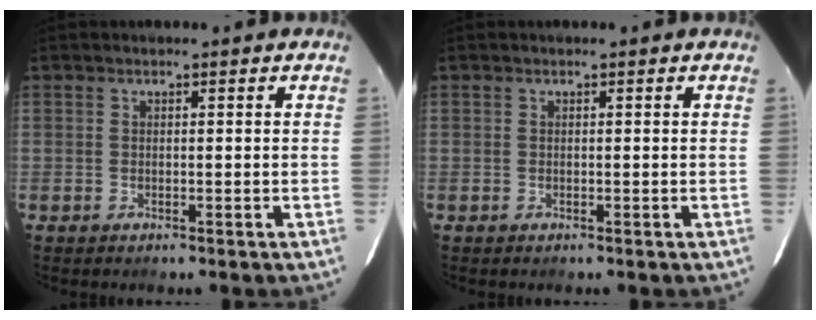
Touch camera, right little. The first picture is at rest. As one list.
[{"total": 0.0}]